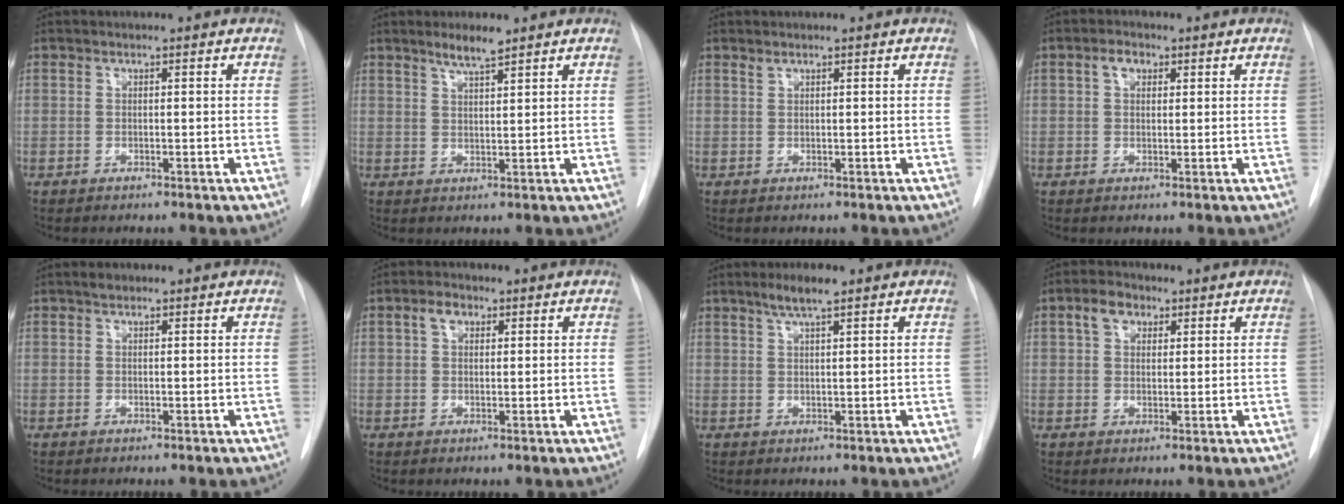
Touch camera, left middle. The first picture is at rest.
{"total": 3.4, "force": [2.7, 0.1, 2.0], "torque": [-0.041, -0.001, 0.051]}
{"total": 0.5, "force": [0.5, 0.0, 0.1], "torque": [-0.005, 0.002, 0.012]}
{"total": 2.5, "force": [1.1, 1.6, 1.5], "torque": [-0.030, 0.010, 0.019]}
{"total": 0.9, "force": [0.7, 0.4, 0.3], "torque": [-0.008, 0.005, 0.011]}
{"total": 2.7, "force": [1.3, 1.7, 1.6], "torque": [-0.033, 0.012, 0.023]}
{"total": 3.6, "force": [2.5, 0.2, 2.6], "torque": [-0.052, 0.002, 0.047]}
{"total": 4.1, "force": [2.1, 2.8, 2.2], "torque": [-0.044, 0.017, 0.038]}